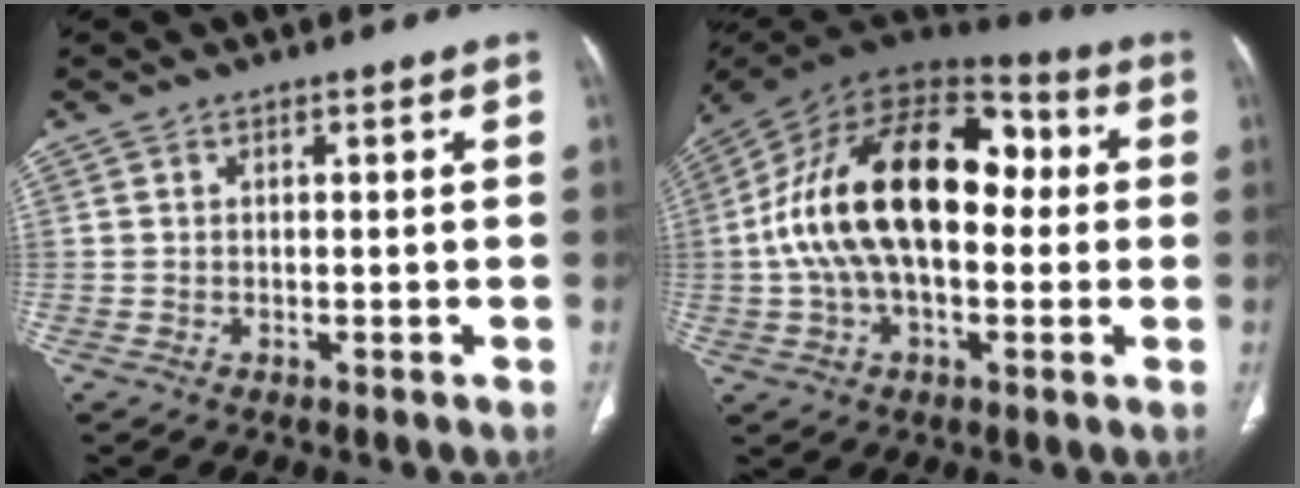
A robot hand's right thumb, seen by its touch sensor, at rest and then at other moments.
{"total": 24.7, "force": [1.5, 14.1, 20.2], "torque": [-0.351, 0.039, 0.017]}